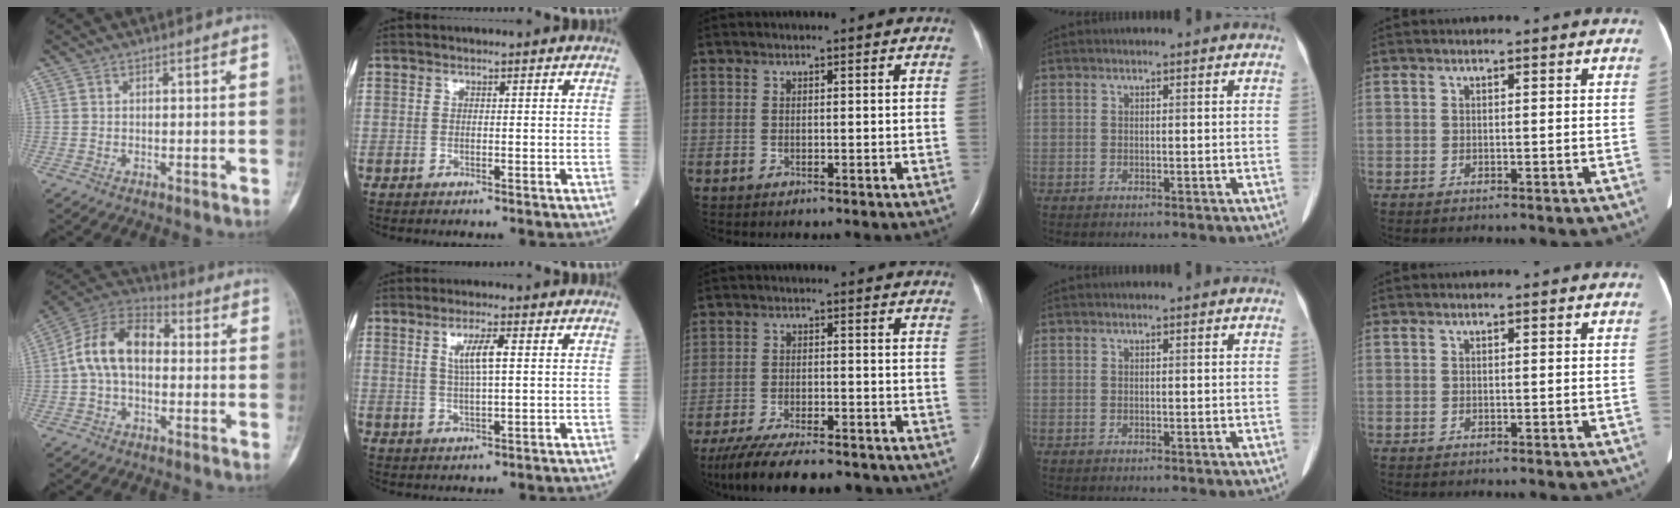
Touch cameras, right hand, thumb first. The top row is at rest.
{"thumb": {"total": 12.8, "force": [0.2, 8.2, 9.9], "torque": [-0.168, 0.038, -0.010]}, "index": {"total": 4.7, "force": [1.4, 0.5, 4.4], "torque": [-0.084, 0.003, 0.027]}, "middle": {"total": 16.6, "force": [-14.0, 3.9, 7.9], "torque": [-0.158, -0.023, -0.206]}}